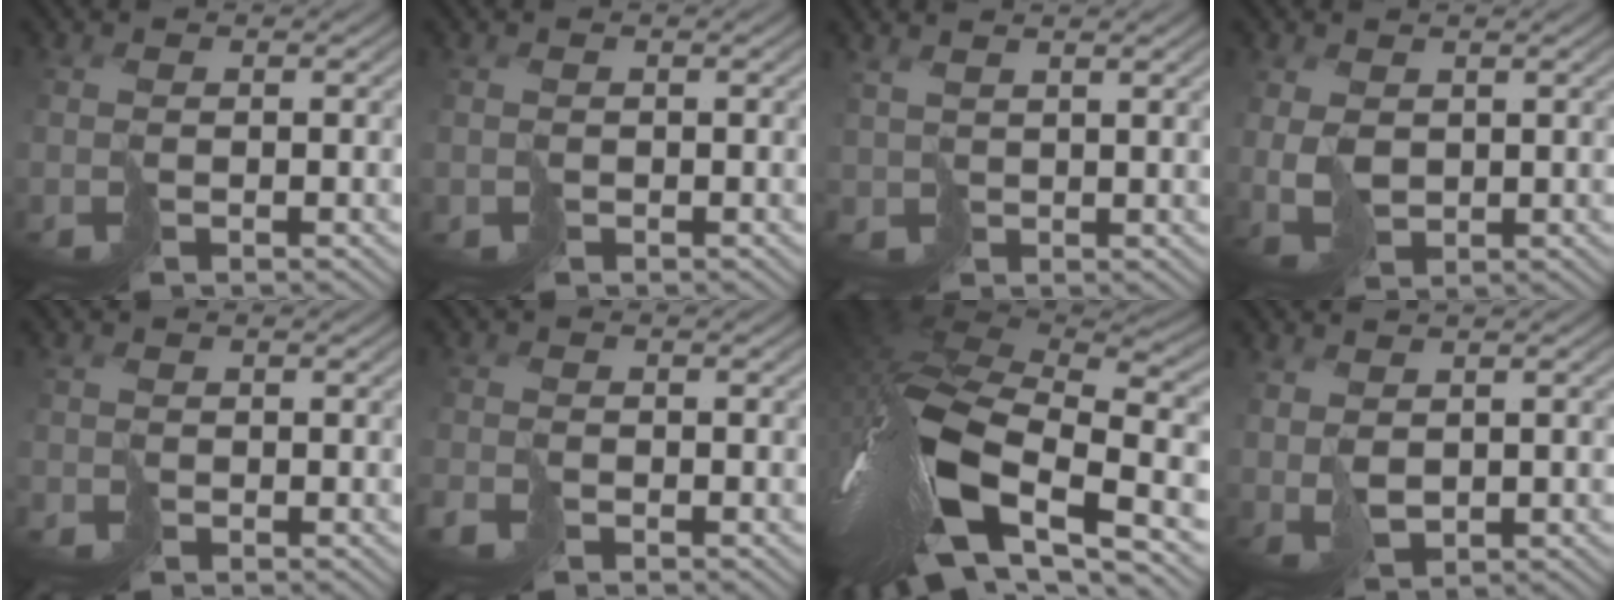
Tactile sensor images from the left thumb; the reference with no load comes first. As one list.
[{"total": 1.0, "force": [0.1, 0.0, -1.0], "torque": [0.021, -0.001, 0.005]}, {"total": 2.9, "force": [2.7, 0.7, 0.8], "torque": [-0.012, 0.005, 0.058]}, {"total": 2.4, "force": [1.3, 1.9, 0.9], "torque": [-0.036, -0.001, 0.035]}, {"total": 1.1, "force": [-0.8, 0.1, -0.6], "torque": [0.010, -0.007, -0.019]}, {"total": 1.6, "force": [-1.5, 0.6, 0.3], "torque": [-0.015, -0.009, -0.035]}, {"total": 17.0, "force": [-3.0, 9.0, 14.1], "torque": [-0.312, -0.036, -0.033]}, {"total": 1.9, "force": [1.4, 1.0, 0.8], "torque": [-0.022, 0.000, 0.038]}]